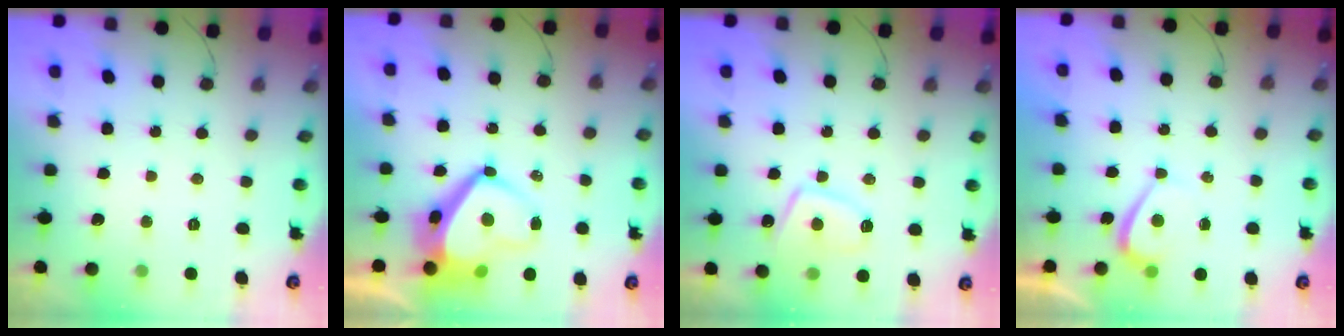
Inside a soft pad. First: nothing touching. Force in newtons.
{"total": 11.7, "press": 11.7, "slide": 1.3}
{"total": 9.3, "press": 9.2, "slide": 1.2}
{"total": 1.0, "press": 0.9, "slide": 0.6}